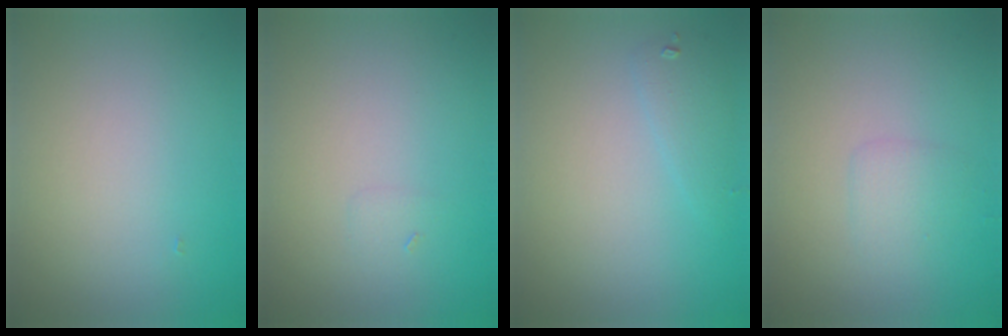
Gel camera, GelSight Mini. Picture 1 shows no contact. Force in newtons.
{"total": 0.5, "press": 0.5, "slide": 0.1}
{"total": 1.4, "press": 1.4, "slide": 0.0}
{"total": 1.3, "press": 1.3, "slide": 0.1}